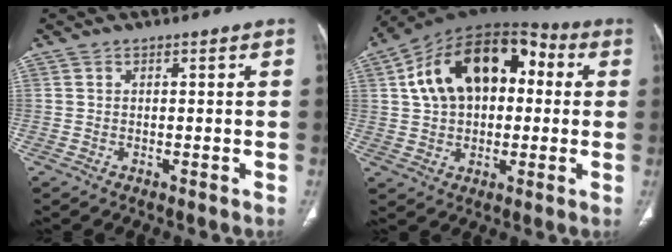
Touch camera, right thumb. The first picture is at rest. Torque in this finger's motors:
{"motor_torque": [2.36, 2.59, 0.40, -0.13, 0.21]}